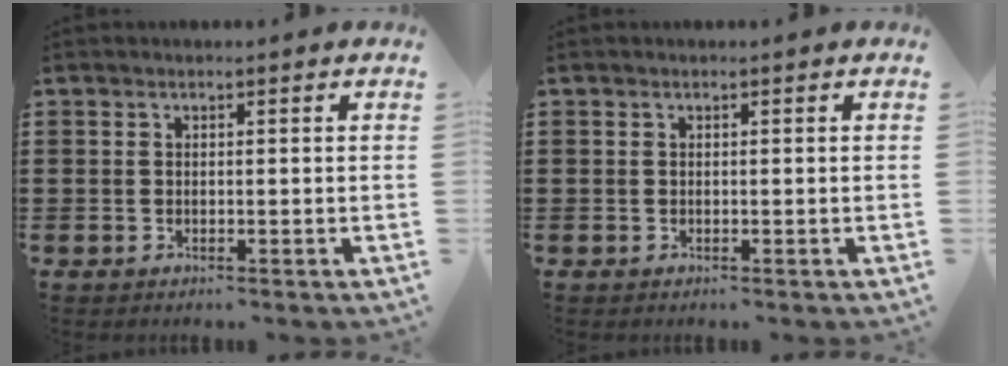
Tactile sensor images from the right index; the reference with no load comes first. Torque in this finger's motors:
{"motor_torque": [-0.12, 0.44, 0.00, 0.00]}